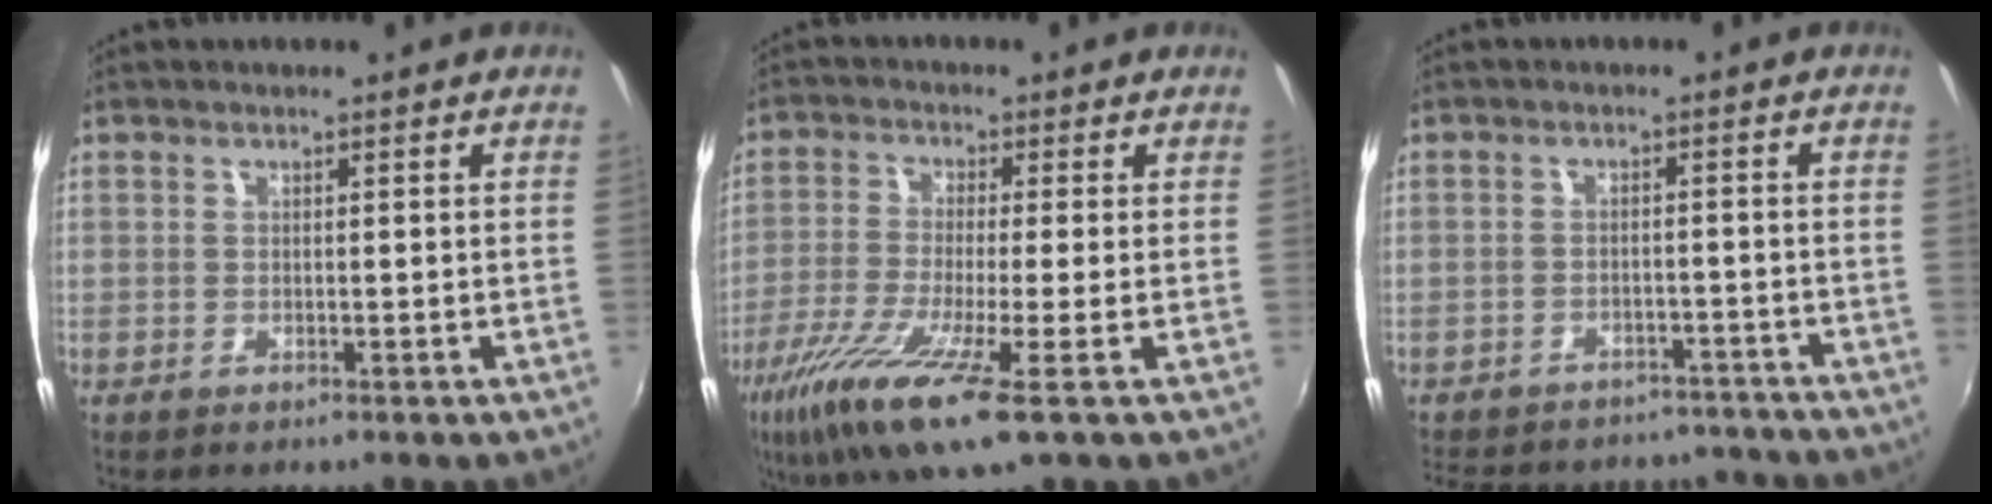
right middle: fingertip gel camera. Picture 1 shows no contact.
{"total": 12.5, "force": [-6.5, 1.0, 10.6], "torque": [-0.232, -0.040, -0.127]}
{"total": 18.8, "force": [-16.1, 7.6, 6.0], "torque": [-0.141, 0.023, -0.203]}